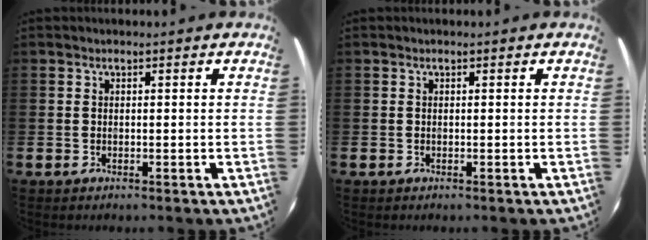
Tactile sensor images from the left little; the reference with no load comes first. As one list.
[{"total": 0.0}]